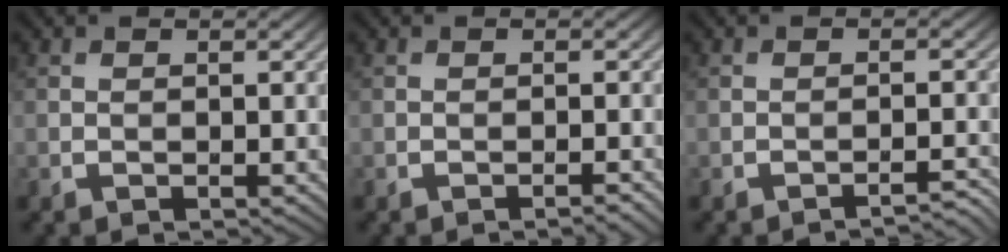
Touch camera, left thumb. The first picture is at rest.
{"total": 1.2, "force": [-1.1, -0.5, 0.2], "torque": [-0.006, 0.005, -0.021]}
{"total": 2.3, "force": [-2.2, -0.7, 0.2], "torque": [0.000, 0.010, -0.032]}